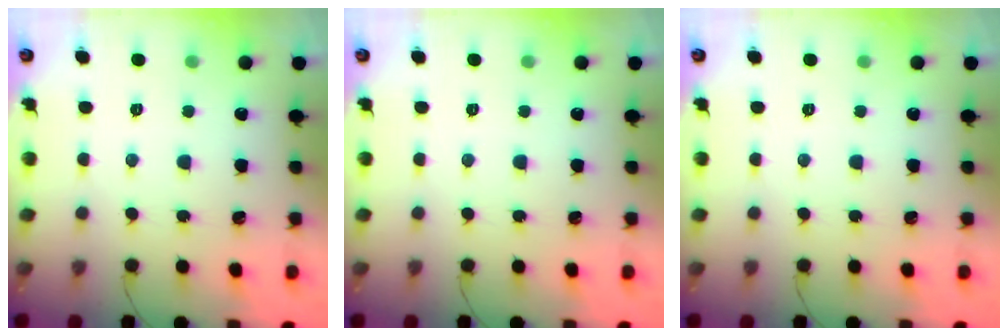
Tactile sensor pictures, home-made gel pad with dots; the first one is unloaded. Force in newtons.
{"total": 0.0}
{"total": 0.0}